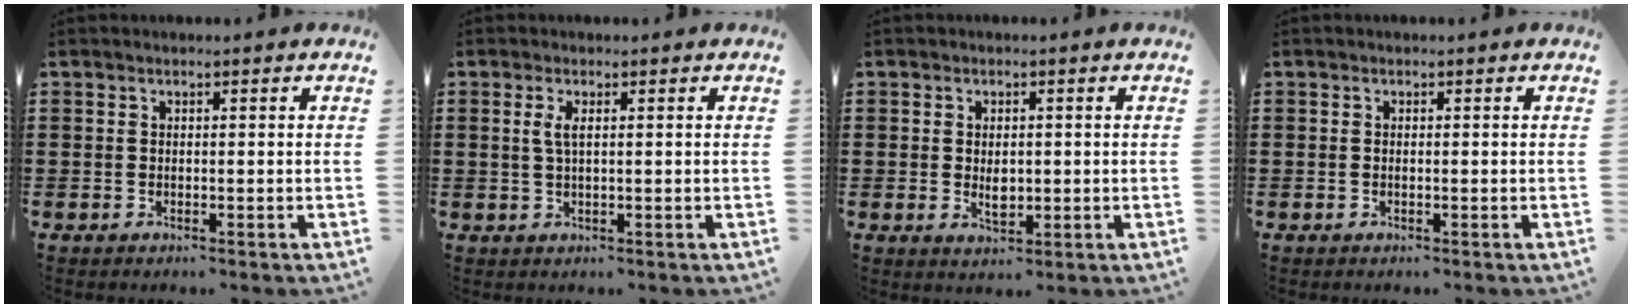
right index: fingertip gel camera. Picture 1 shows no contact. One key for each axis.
{"total": 2.0, "fx": 0.5, "fy": 0.4, "fz": 1.9, "tx": -0.040, "ty": 0.002, "tz": 0.006}
{"total": 2.7, "fx": 0.0, "fy": 1.4, "fz": 2.3, "tx": -0.035, "ty": 0.001, "tz": -0.002}
{"total": 0.0}